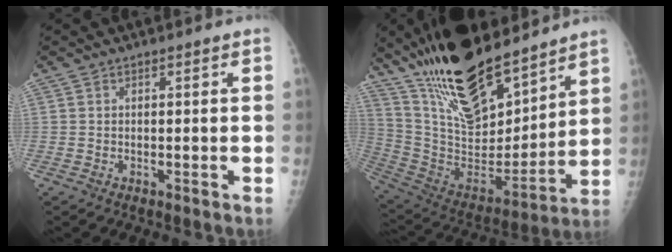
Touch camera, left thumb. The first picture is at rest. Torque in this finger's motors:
{"motor_torque": [2.50, 2.50, 1.38, -1.39, 0.20]}